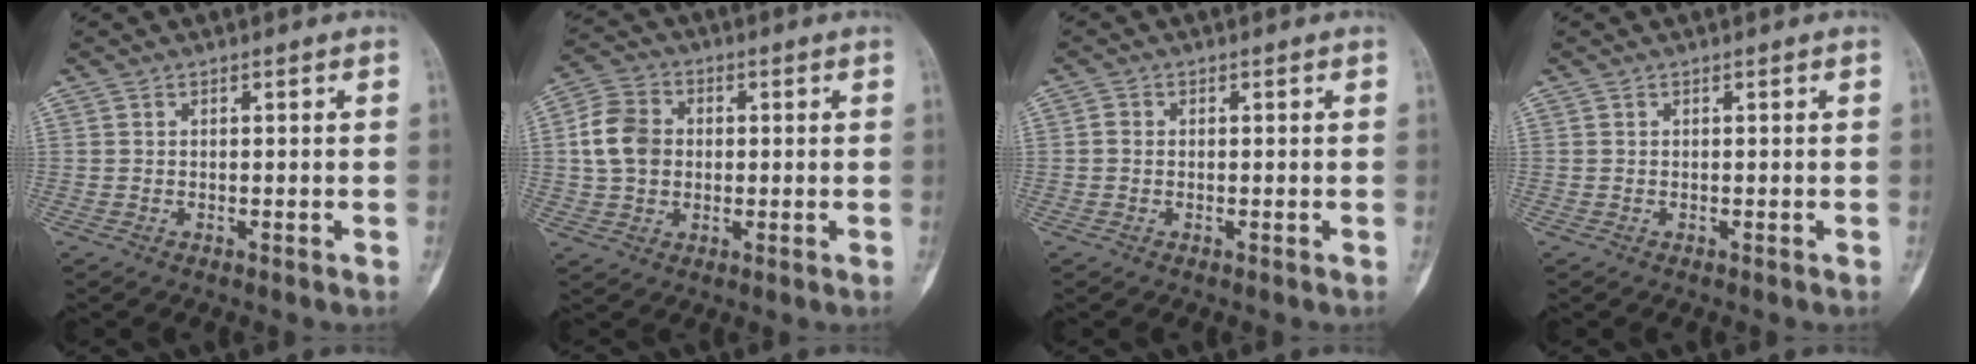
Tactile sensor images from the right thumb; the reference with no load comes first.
{"total": 9.1, "force": [0.7, 7.3, 5.5], "torque": [-0.092, 0.013, 0.007]}
{"total": 1.0, "force": [-0.1, 0.9, 0.5], "torque": [-0.003, 0.002, -0.002]}
{"total": 0.0}